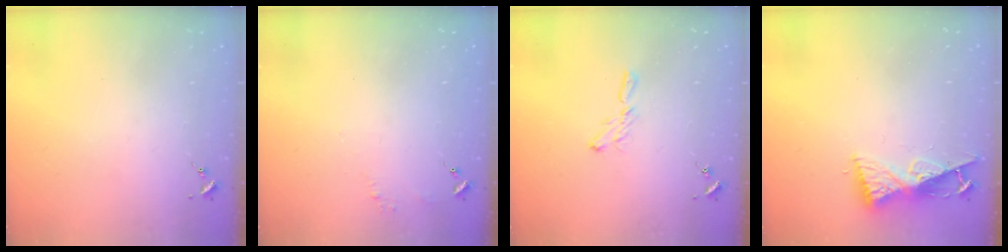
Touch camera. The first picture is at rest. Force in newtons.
{"total": 4.8, "press": 4.8, "slide": 0.4}
{"total": 5.6, "press": 5.6, "slide": 0.2}
{"total": 8.2, "press": 8.2, "slide": 0.7}